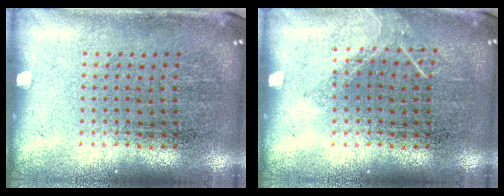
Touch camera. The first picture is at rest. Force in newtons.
{"total": 1.0, "press": 0.9, "slide": 0.3}